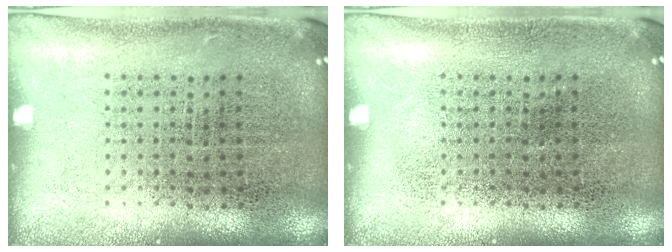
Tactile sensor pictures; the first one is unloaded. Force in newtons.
{"total": 0.0}